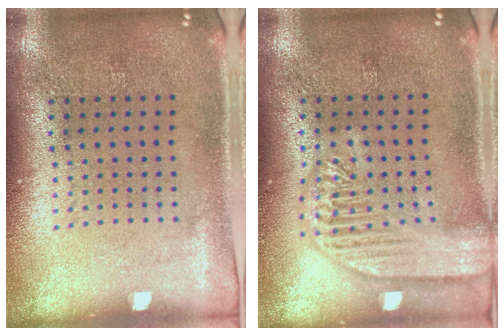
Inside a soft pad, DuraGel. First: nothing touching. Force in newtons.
{"total": 3.6, "press": 3.6, "slide": 0.4}